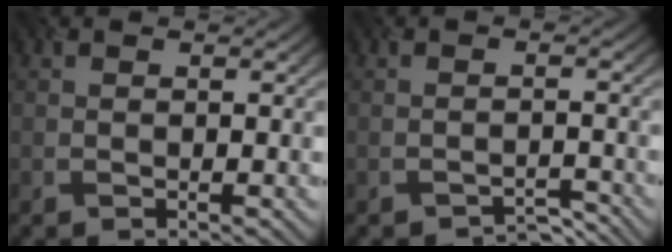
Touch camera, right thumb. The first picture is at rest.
{"total": 2.8, "force": [-2.7, 0.1, -0.3], "torque": [0.006, 0.005, -0.039]}